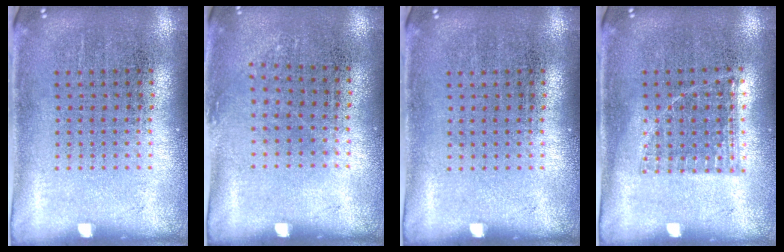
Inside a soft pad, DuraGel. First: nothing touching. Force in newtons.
{"total": 0.8, "press": 0.7, "slide": 0.5}
{"total": 0.0}
{"total": 0.8, "press": 0.8, "slide": 0.3}